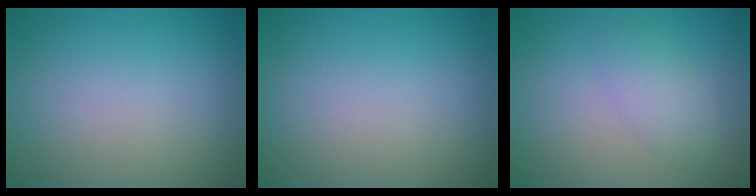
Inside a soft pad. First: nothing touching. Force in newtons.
{"total": 0.0}
{"total": 2.4, "press": 2.4, "slide": 0.1}